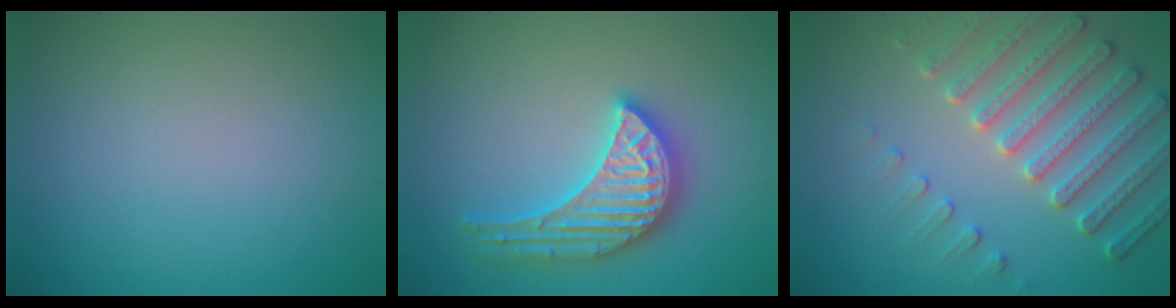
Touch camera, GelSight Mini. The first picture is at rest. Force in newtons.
{"total": 5.5, "press": 5.4, "slide": 0.6}
{"total": 5.2, "press": 4.7, "slide": 2.4}